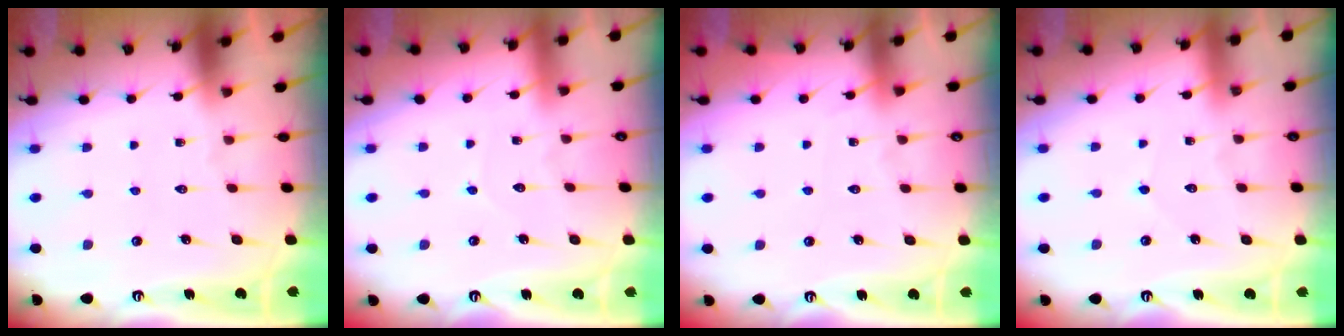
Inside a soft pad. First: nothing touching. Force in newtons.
{"total": 3.9, "press": 3.9, "slide": 0.3}
{"total": 3.5, "press": 3.5, "slide": 0.5}
{"total": 2.5, "press": 2.5, "slide": 0.2}